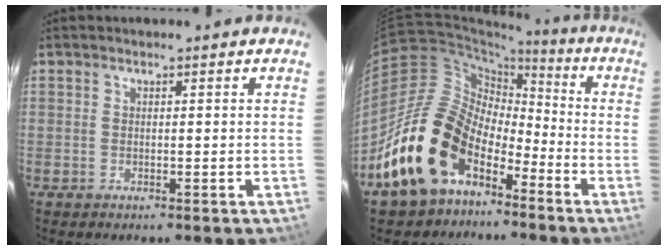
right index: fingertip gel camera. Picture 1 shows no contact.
{"total": 17.1, "force": [-10.0, 10.6, 8.9], "torque": [-0.171, 0.013, -0.173]}